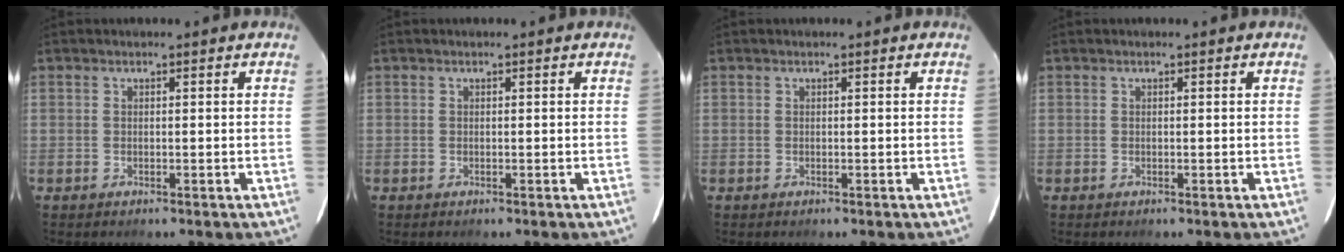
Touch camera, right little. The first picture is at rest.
{"total": 0.0}
{"total": 0.0}
{"total": 0.0}